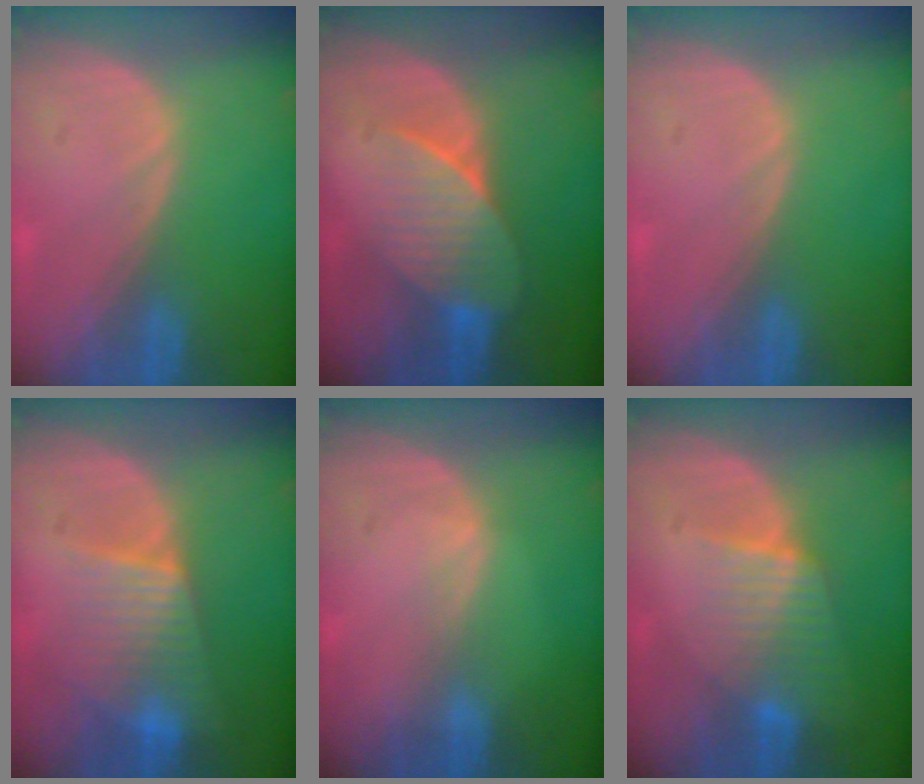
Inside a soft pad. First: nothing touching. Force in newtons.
{"total": 7.5, "press": 6.9, "slide": 2.8}
{"total": 0.0}
{"total": 6.5, "press": 6.4, "slide": 1.1}
{"total": 0.9, "press": 0.8, "slide": 0.2}
{"total": 6.5, "press": 5.8, "slide": 3.0}